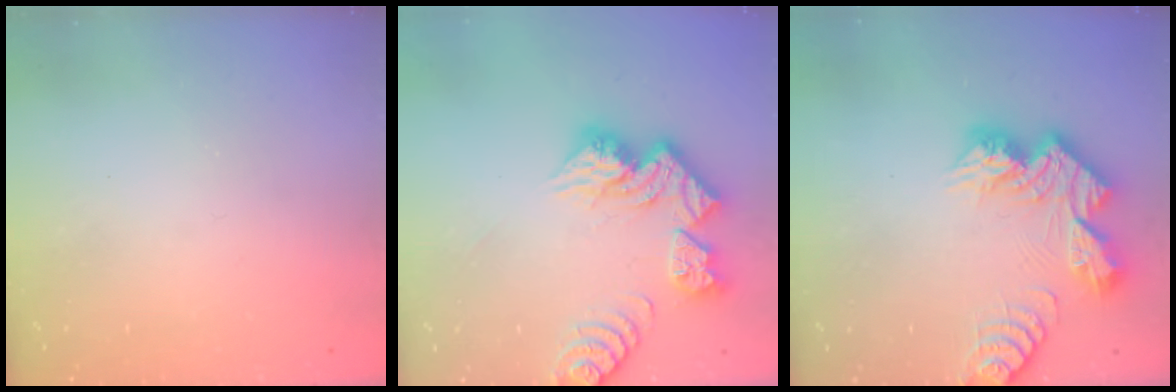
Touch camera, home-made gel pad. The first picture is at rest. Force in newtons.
{"total": 15.7, "press": 15.6, "slide": 1.7}
{"total": 13.8, "press": 13.7, "slide": 1.2}